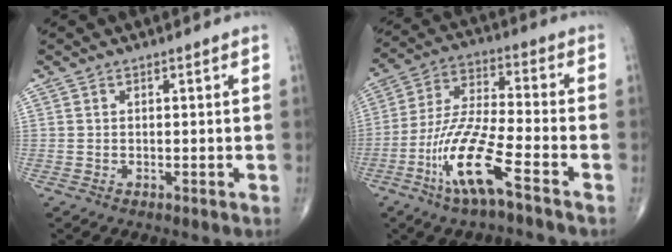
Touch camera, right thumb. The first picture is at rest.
{"total": 13.8, "force": [-7.2, 2.1, 11.6], "torque": [-0.249, 0.028, -0.144]}